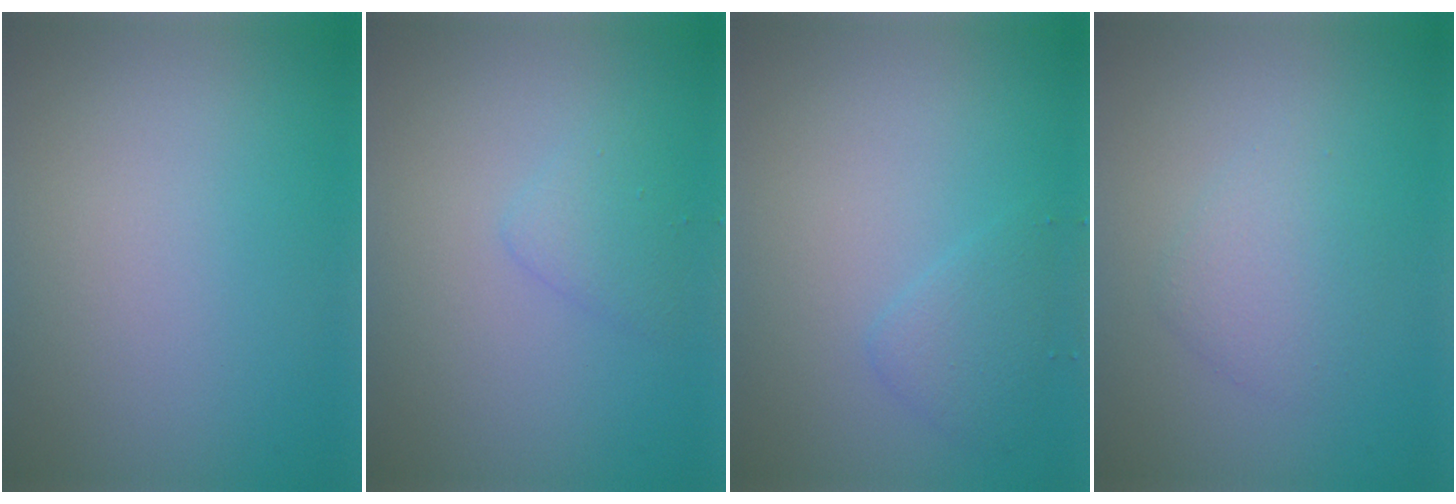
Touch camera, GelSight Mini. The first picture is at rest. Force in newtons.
{"total": 1.5, "press": 1.5, "slide": 0.0}
{"total": 1.7, "press": 1.7, "slide": 0.0}
{"total": 2.2, "press": 2.2, "slide": 0.0}